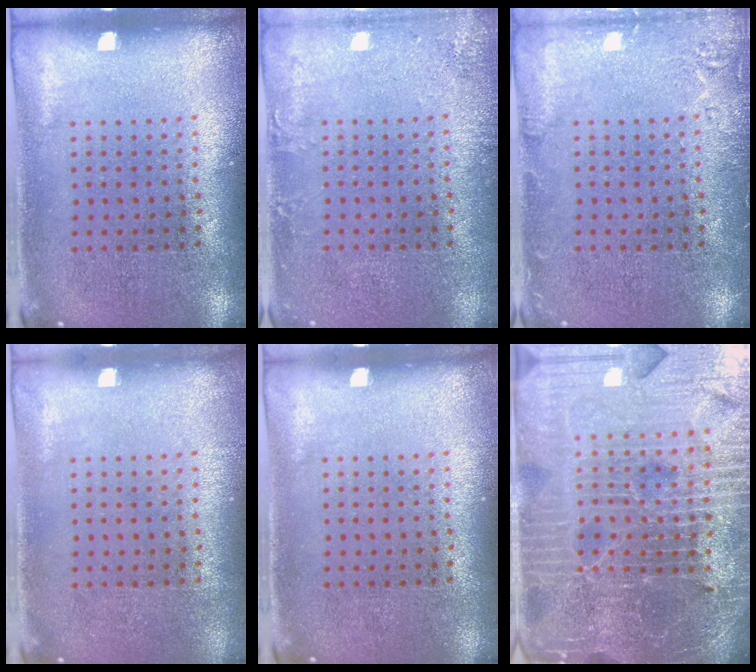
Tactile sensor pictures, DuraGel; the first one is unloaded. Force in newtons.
{"total": 1.7, "press": 1.7, "slide": 0.3}
{"total": 2.0, "press": 2.0, "slide": 0.4}
{"total": 0.0}
{"total": 0.0}
{"total": 5.9, "press": 5.3, "slide": 2.4}